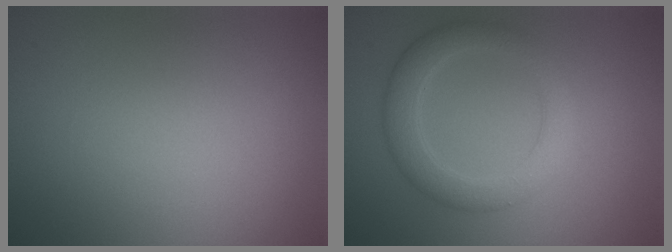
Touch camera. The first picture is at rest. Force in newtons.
{"total": 3.7, "press": 3.7, "slide": 0.3}